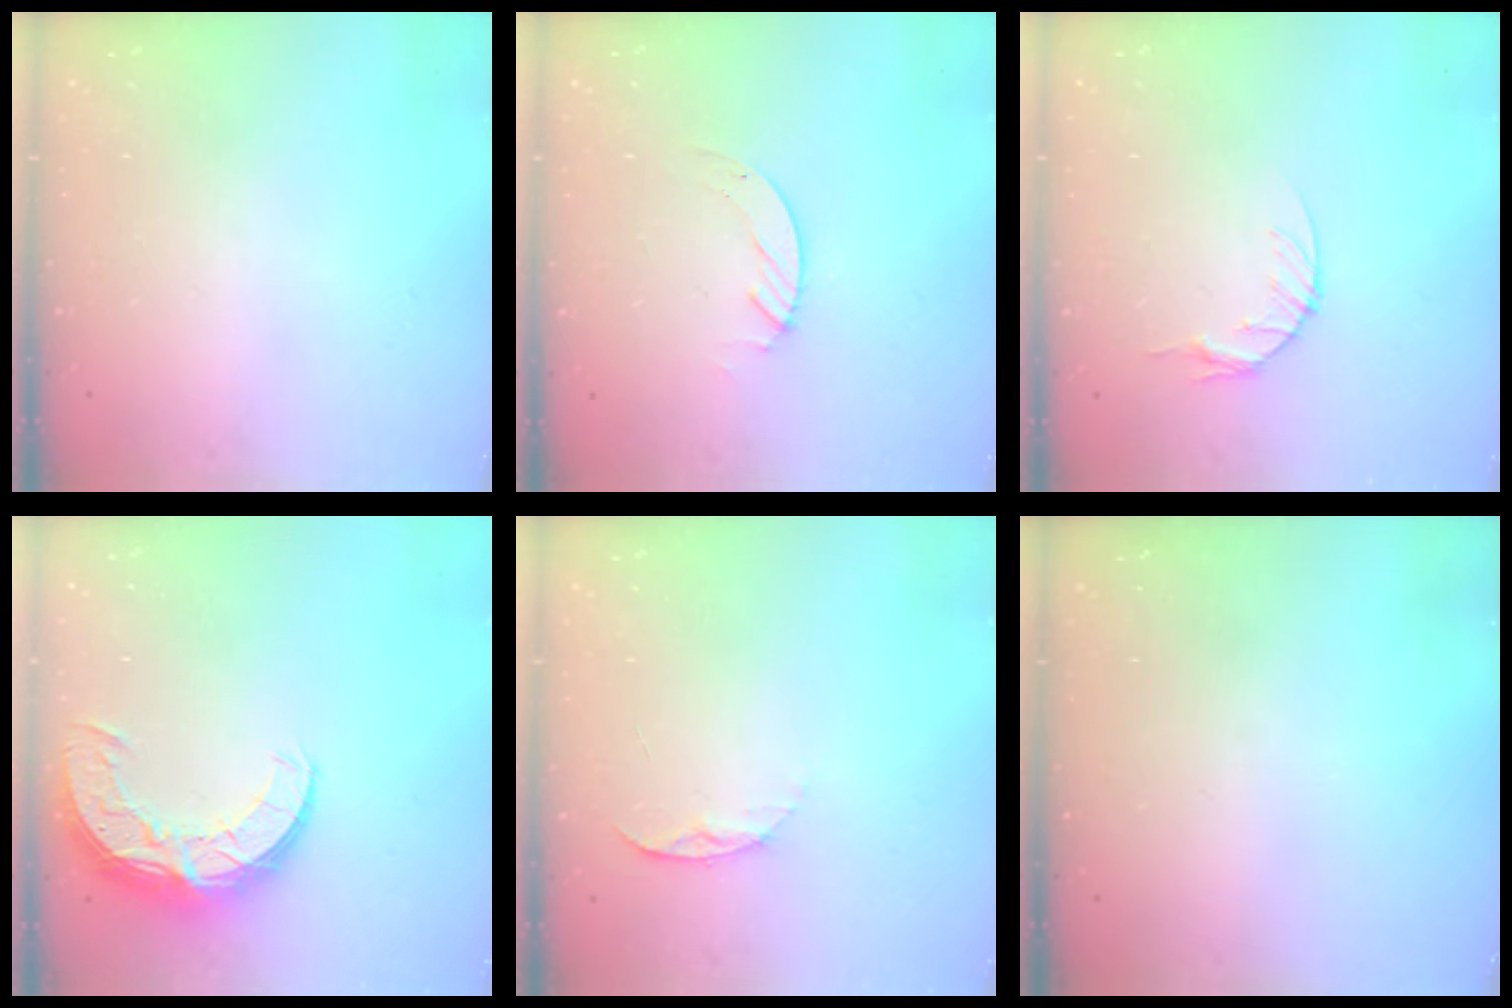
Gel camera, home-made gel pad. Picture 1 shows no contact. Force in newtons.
{"total": 2.1, "press": 2.1, "slide": 0.2}
{"total": 4.6, "press": 4.6, "slide": 0.6}
{"total": 11.0, "press": 10.9, "slide": 0.8}
{"total": 5.2, "press": 5.2, "slide": 0.6}
{"total": 0.0}